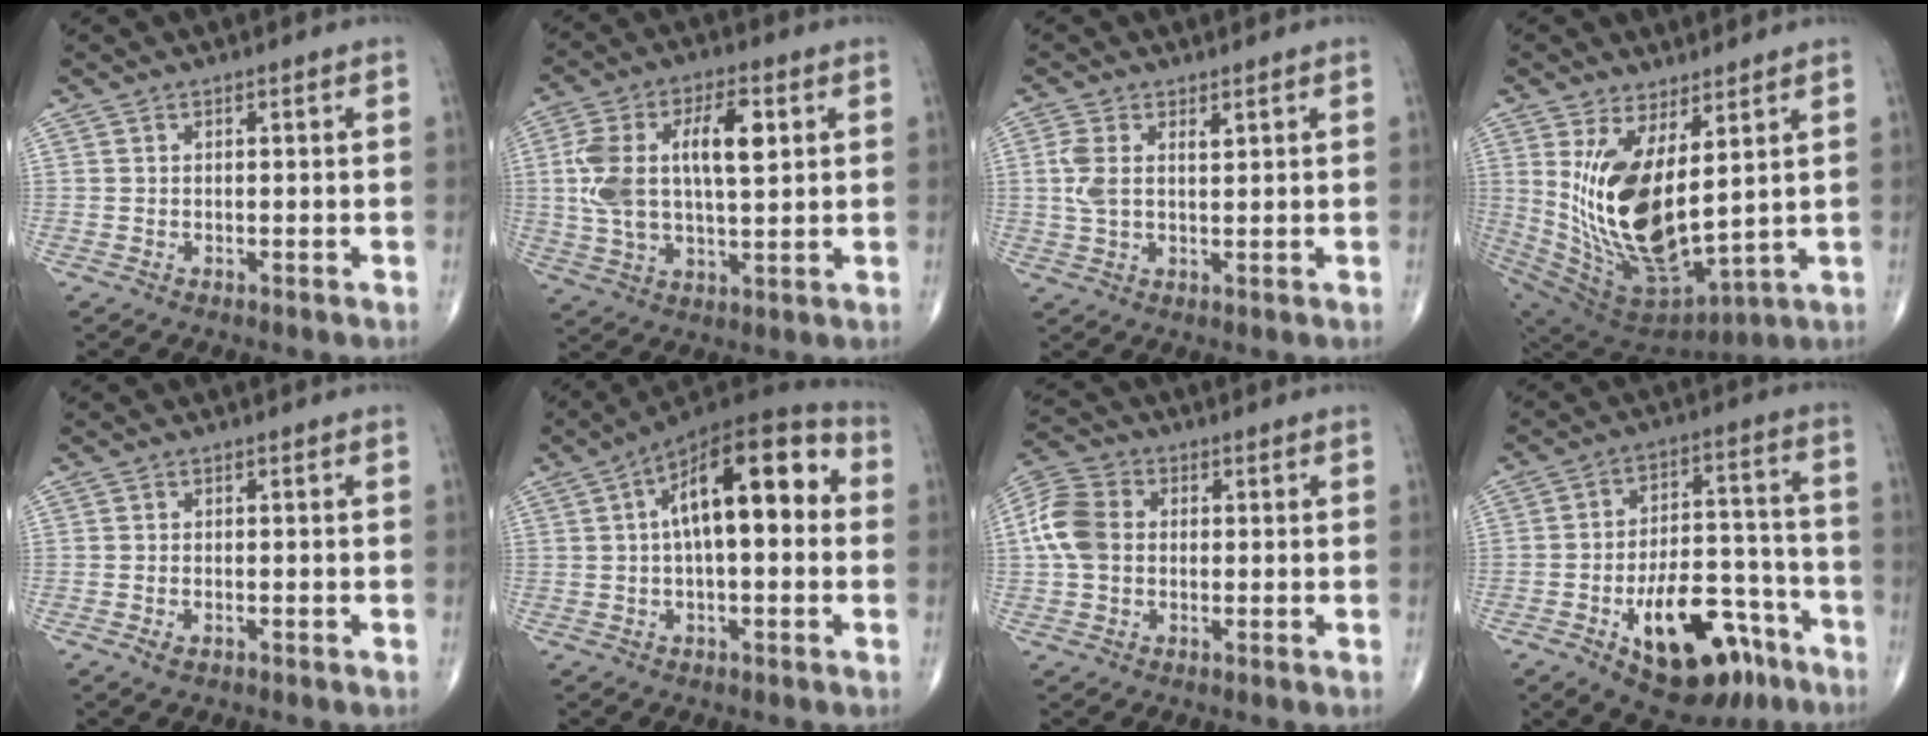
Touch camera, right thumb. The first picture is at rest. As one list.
[{"total": 15.7, "force": [3.1, 7.3, 13.6], "torque": [-0.257, 0.012, 0.058]}, {"total": 4.7, "force": [1.5, 2.4, 3.8], "torque": [-0.089, 0.005, 0.033]}, {"total": 19.7, "force": [4.0, 9.0, 17.1], "torque": [-0.325, -0.050, 0.098]}, {"total": 1.3, "force": [-0.7, 0.7, 0.9], "torque": [-0.021, -0.001, -0.010]}, {"total": 18.3, "force": [2.9, 7.8, 16.3], "torque": [-0.232, 0.042, 0.034]}, {"total": 8.8, "force": [0.4, 6.6, 5.7], "torque": [-0.118, 0.021, -0.002]}, {"total": 19.7, "force": [-10.1, 9.9, 13.8], "torque": [-0.181, 0.073, -0.140]}]